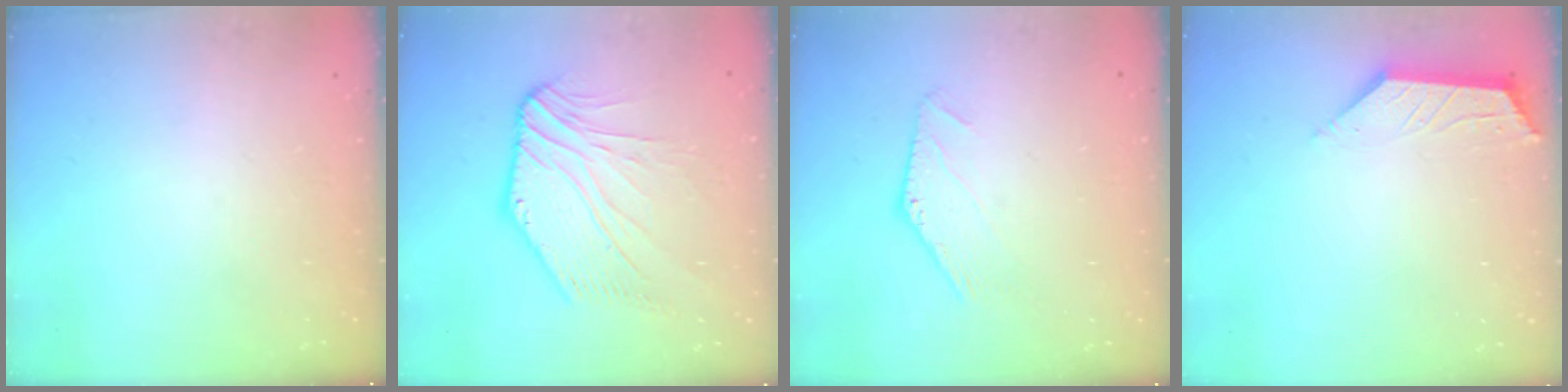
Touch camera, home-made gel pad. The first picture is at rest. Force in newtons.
{"total": 9.2, "press": 9.1, "slide": 1.3}
{"total": 0.0}
{"total": 2.7, "press": 2.7, "slide": 0.5}